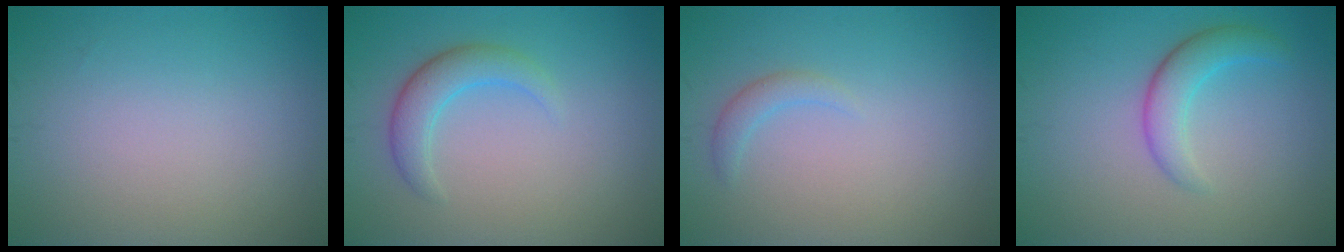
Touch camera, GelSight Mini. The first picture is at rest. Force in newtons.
{"total": 2.9, "press": 2.9, "slide": 0.1}
{"total": 1.3, "press": 1.3, "slide": 0.1}
{"total": 3.0, "press": 3.0, "slide": 0.2}